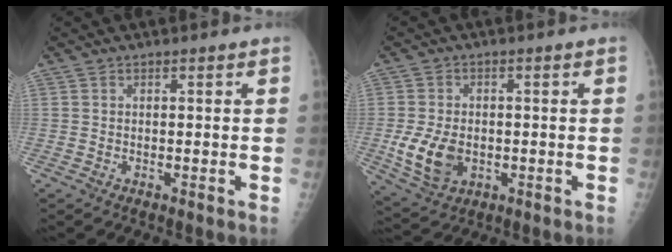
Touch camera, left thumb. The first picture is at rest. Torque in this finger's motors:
{"motor_torque": [-0.44, 1.04, 1.07, 0.16, 0.09]}